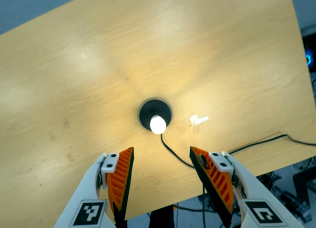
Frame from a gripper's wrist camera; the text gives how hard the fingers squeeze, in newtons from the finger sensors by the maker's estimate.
{"total": 0.0}